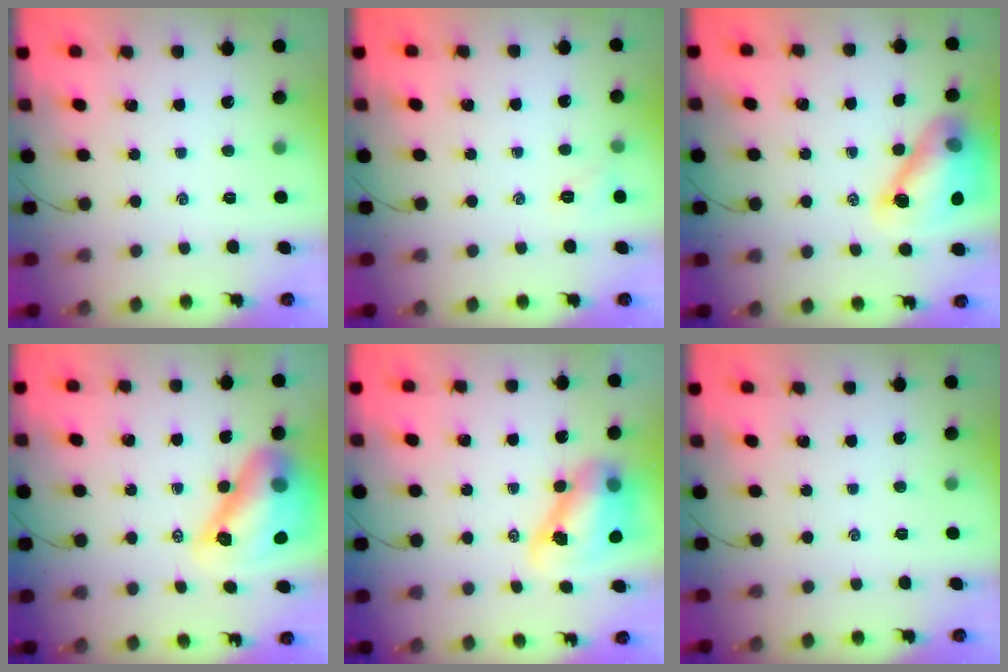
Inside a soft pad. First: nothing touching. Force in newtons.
{"total": 5.0, "press": 4.8, "slide": 1.2}
{"total": 13.8, "press": 13.3, "slide": 3.7}
{"total": 14.8, "press": 14.1, "slide": 4.6}
{"total": 9.6, "press": 9.2, "slide": 2.8}
{"total": 0.0}